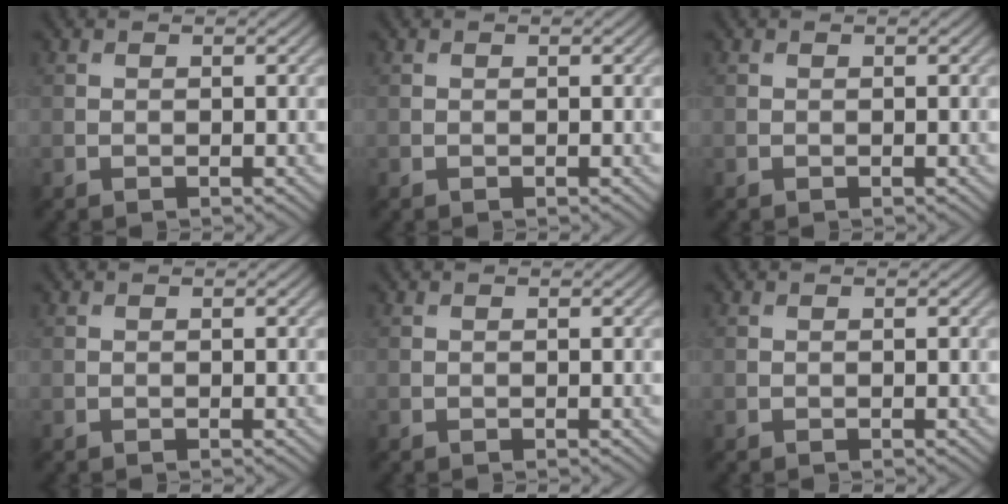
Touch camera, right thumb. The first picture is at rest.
{"total": 0.0}
{"total": 0.0}
{"total": 0.0}
{"total": 0.0}
{"total": 0.0}